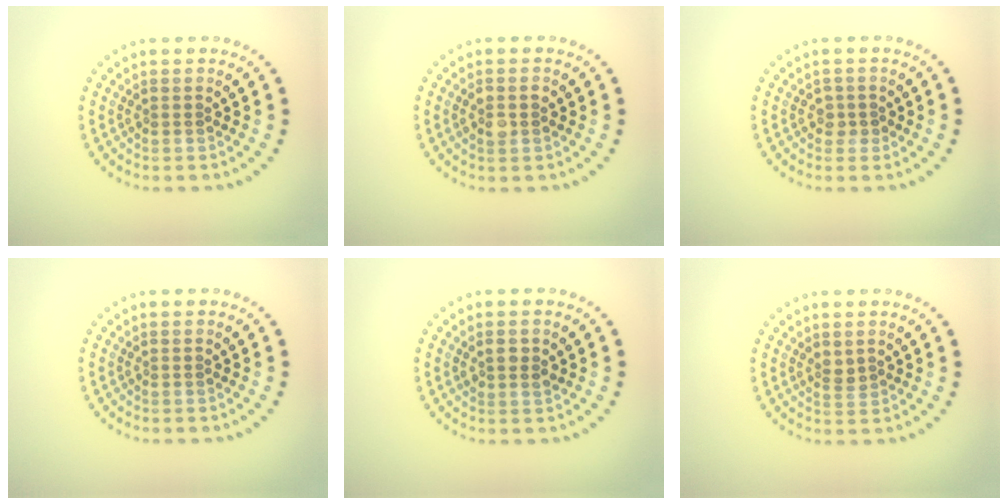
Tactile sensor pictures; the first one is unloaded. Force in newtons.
{"total": 1.7, "press": 1.7, "slide": 0.1}
{"total": 1.1, "press": 1.0, "slide": 0.5}
{"total": 0.0}
{"total": 1.5, "press": 1.4, "slide": 0.5}
{"total": 1.1, "press": 1.0, "slide": 0.5}